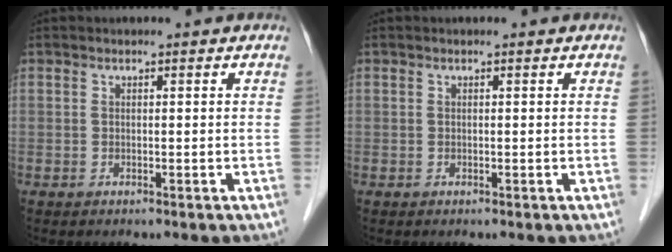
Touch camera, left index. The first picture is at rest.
{"total": 0.0}